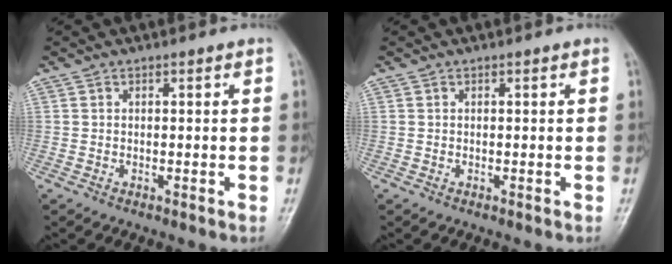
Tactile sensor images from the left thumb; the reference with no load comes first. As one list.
[{"total": 0.0}]